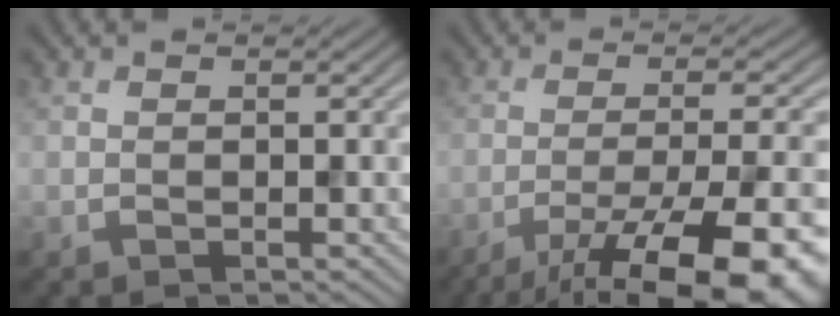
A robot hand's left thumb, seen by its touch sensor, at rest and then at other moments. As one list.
[{"total": 16.6, "force": [-10.8, 4.5, 11.7], "torque": [-0.155, -0.022, -0.149]}]